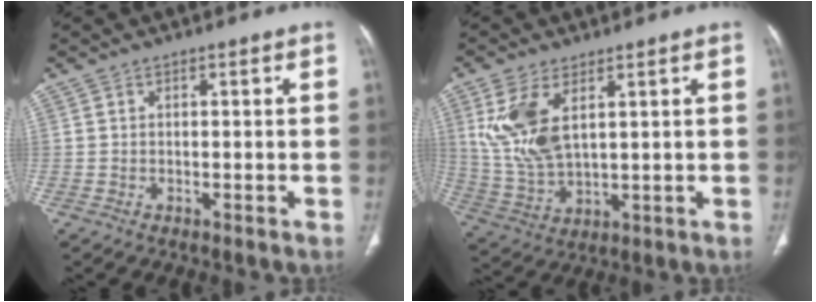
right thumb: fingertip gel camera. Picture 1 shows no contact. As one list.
[{"total": 11.1, "force": [4.0, 5.4, 8.8], "torque": [-0.190, -0.014, 0.094]}]